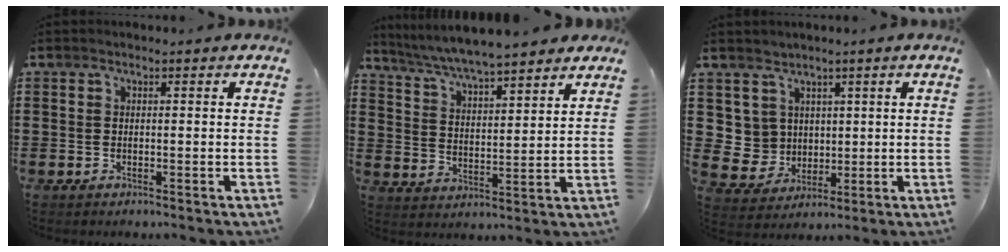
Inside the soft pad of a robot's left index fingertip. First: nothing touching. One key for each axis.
{"total": 5.7, "fx": 5.5, "fy": 0.1, "fz": 1.6, "tx": -0.054, "ty": -0.028, "tz": 0.095}
{"total": 5.8, "fx": 2.5, "fy": 5.2, "fz": -0.1, "tx": -0.033, "ty": -0.006, "tz": 0.053}